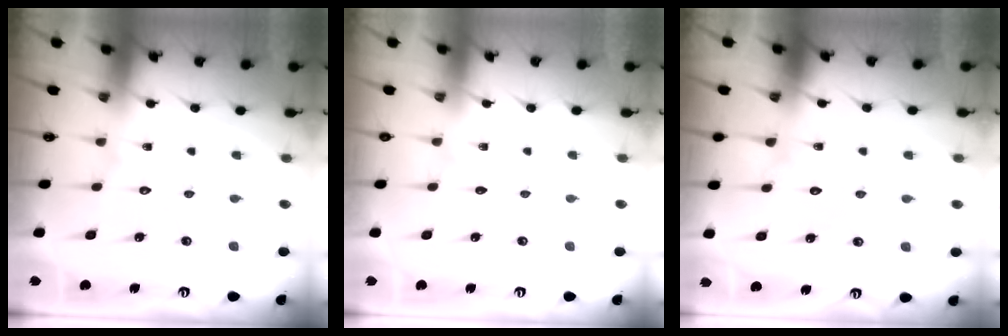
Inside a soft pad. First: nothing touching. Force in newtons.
{"total": 0.0}
{"total": 5.3, "press": 5.2, "slide": 0.8}